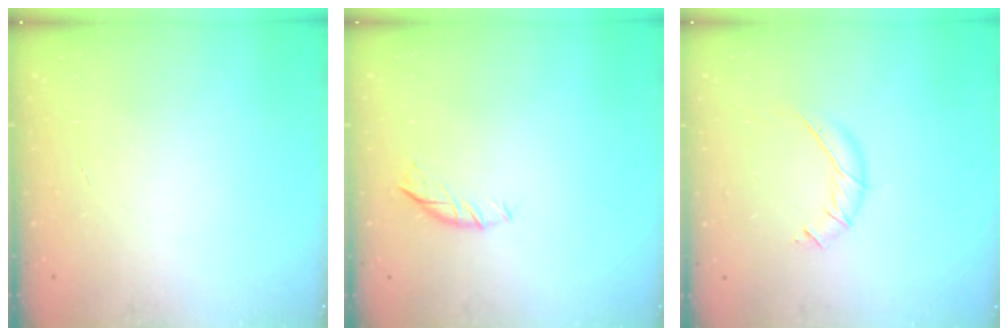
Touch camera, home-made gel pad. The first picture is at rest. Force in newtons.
{"total": 5.5, "press": 5.4, "slide": 0.7}
{"total": 7.0, "press": 7.0, "slide": 0.5}